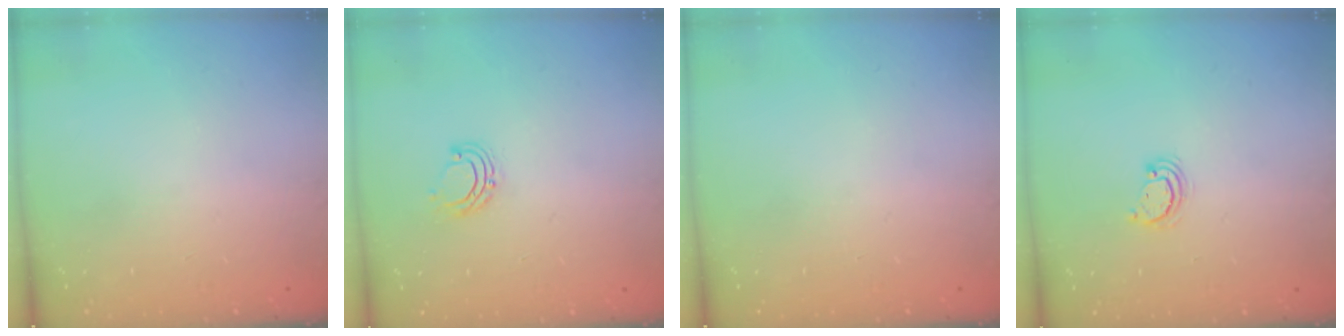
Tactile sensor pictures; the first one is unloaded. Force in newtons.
{"total": 6.6, "press": 6.6, "slide": 0.5}
{"total": 0.0}
{"total": 3.0, "press": 3.0, "slide": 0.2}